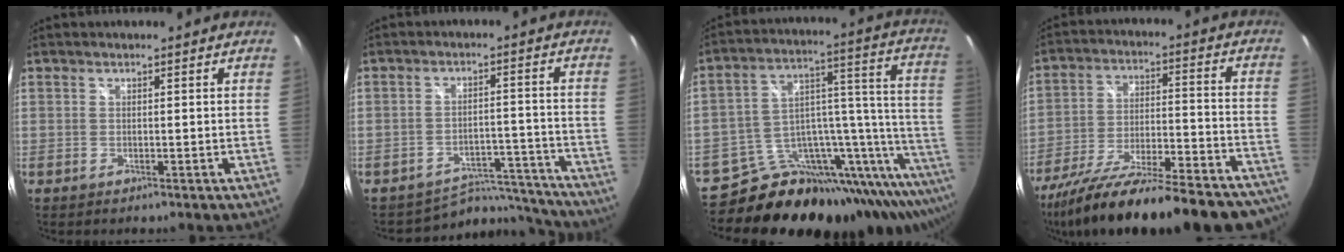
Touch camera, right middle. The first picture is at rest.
{"total": 10.5, "force": [-10.2, 2.4, -0.1], "torque": [0.003, 0.032, -0.141]}
{"total": 27.2, "force": [-19.5, 10.0, 16.0], "torque": [-0.193, 0.005, -0.291]}
{"total": 31.7, "force": [-26.9, 6.3, 15.6], "torque": [-0.257, -0.056, -0.380]}